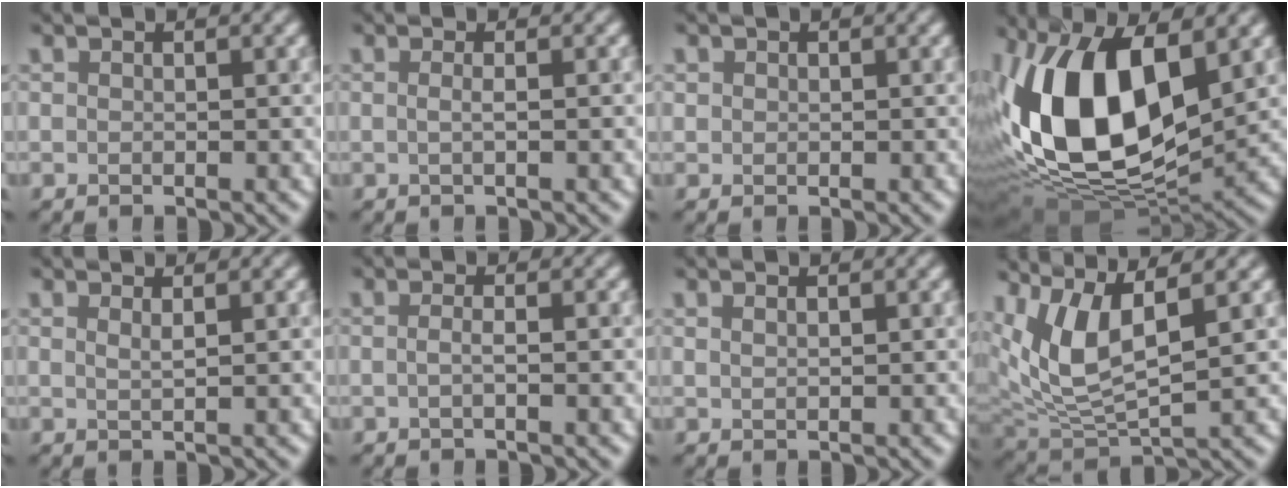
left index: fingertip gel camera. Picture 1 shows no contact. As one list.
[{"total": 1.3, "force": [-0.1, 0.4, 1.3], "torque": [-0.016, 0.005, -0.013]}, {"total": 1.3, "force": [-0.1, -0.7, -1.1], "torque": [0.003, 0.004, 0.022]}, {"total": 14.3, "force": [1.6, 7.4, 12.2], "torque": [-0.260, 0.006, 0.039]}, {"total": 1.3, "force": [1.0, 0.3, 0.8], "torque": [-0.003, 0.008, 0.003]}, {"total": 1.1, "force": [-0.6, 0.1, 1.0], "torque": [-0.014, -0.002, -0.011]}, {"total": 1.1, "force": [0.9, 0.4, 0.4], "torque": [0.000, 0.012, 0.005]}, {"total": 5.2, "force": [2.1, 1.6, 4.5], "torque": [-0.123, -0.006, 0.066]}]